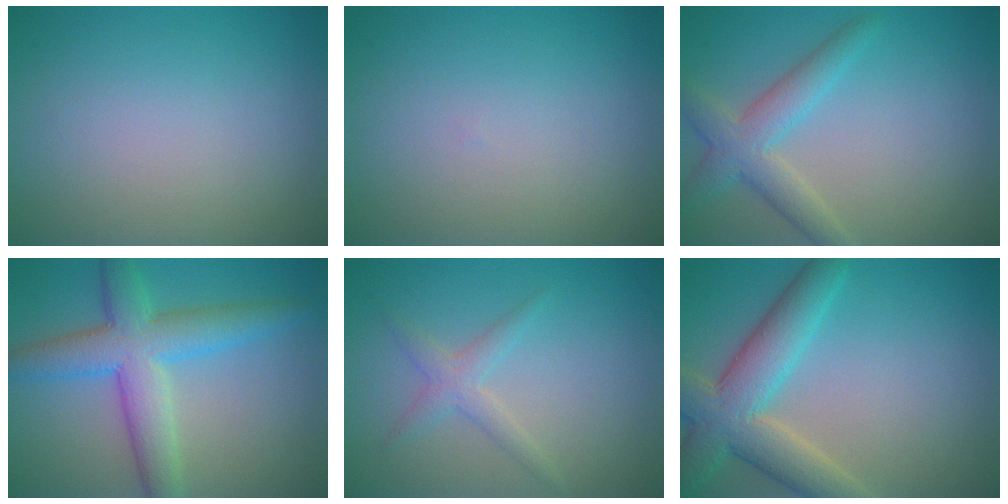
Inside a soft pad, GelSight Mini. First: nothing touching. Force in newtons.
{"total": 0.0}
{"total": 4.0, "press": 4.0, "slide": 0.1}
{"total": 6.6, "press": 6.6, "slide": 0.1}
{"total": 1.9, "press": 1.9, "slide": 0.1}
{"total": 7.1, "press": 7.1, "slide": 0.6}